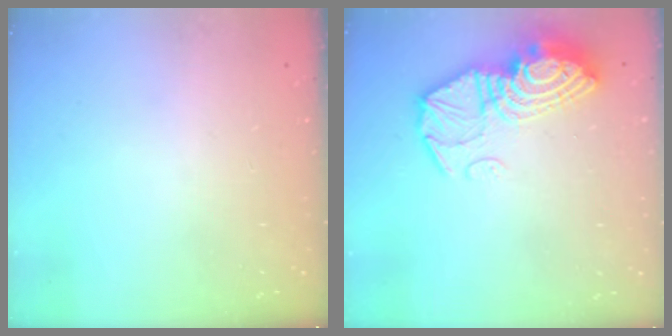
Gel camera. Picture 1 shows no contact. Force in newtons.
{"total": 16.5, "press": 16.4, "slide": 1.4}